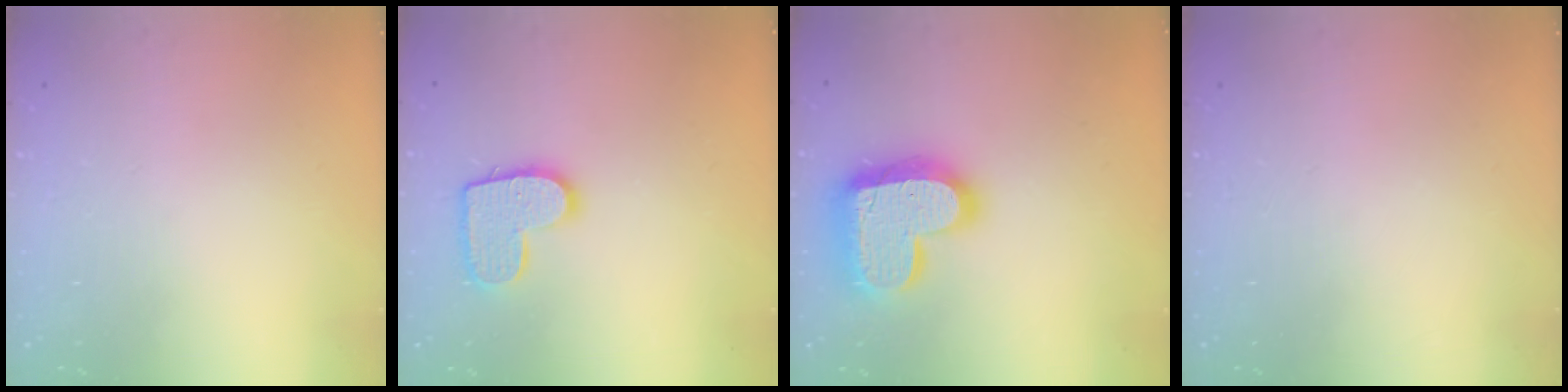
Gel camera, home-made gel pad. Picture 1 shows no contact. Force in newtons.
{"total": 12.0, "press": 12.0, "slide": 0.8}
{"total": 20.2, "press": 20.1, "slide": 1.3}
{"total": 0.0}